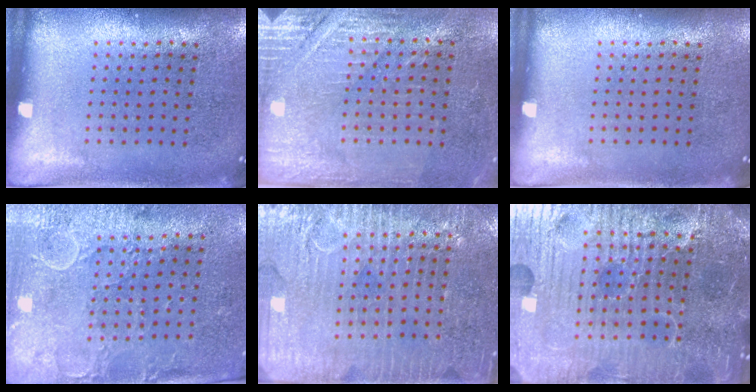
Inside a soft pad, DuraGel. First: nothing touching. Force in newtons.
{"total": 2.9, "press": 2.8, "slide": 0.5}
{"total": 0.0}
{"total": 2.9, "press": 2.4, "slide": 1.7}
{"total": 3.6, "press": 3.2, "slide": 1.7}
{"total": 6.8, "press": 6.1, "slide": 3.0}